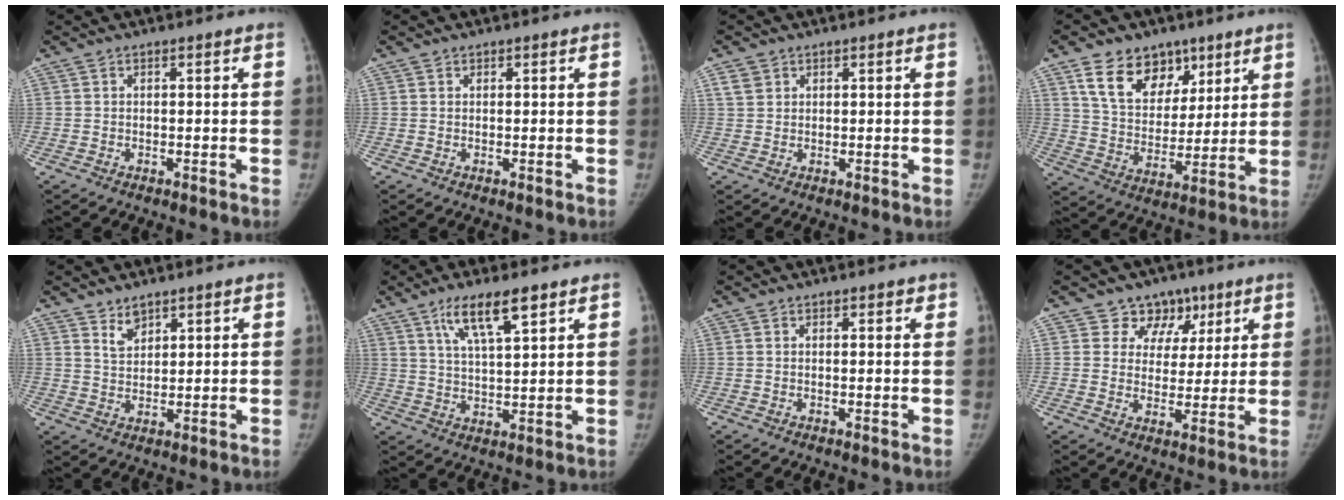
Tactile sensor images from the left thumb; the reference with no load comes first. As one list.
[{"total": 0.0}, {"total": 2.4, "force": [1.3, 1.9, 0.8], "torque": [-0.009, -0.002, 0.026]}, {"total": 14.1, "force": [8.1, 9.7, 6.2], "torque": [-0.064, -0.040, 0.145]}, {"total": 3.4, "force": [2.5, 1.8, 1.3], "torque": [-0.008, -0.024, 0.052]}, {"total": 9.1, "force": [5.4, 2.1, 7.0], "torque": [-0.117, -0.024, 0.103]}, {"total": 0.8, "force": [0.5, 0.4, 0.3], "torque": [0.004, -0.002, 0.003]}, {"total": 8.0, "force": [4.6, 6.4, 1.1], "torque": [0.033, -0.018, 0.070]}]